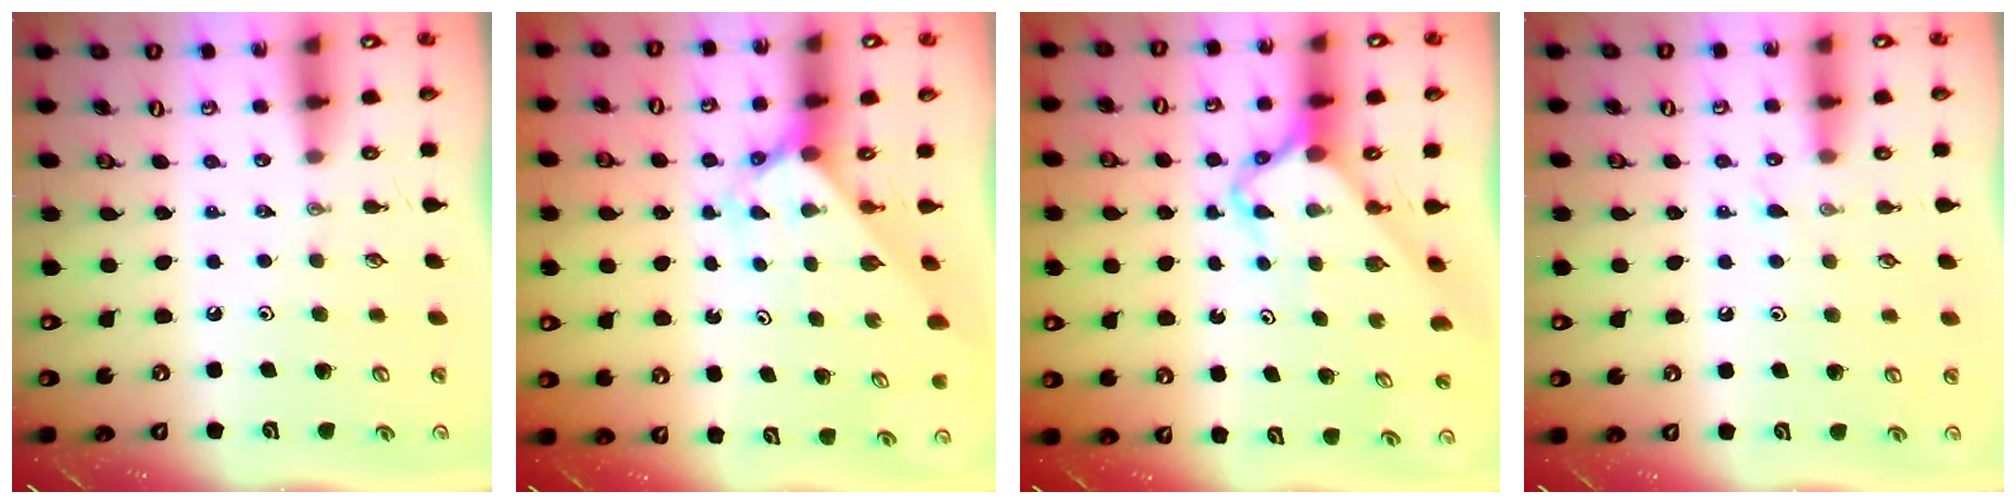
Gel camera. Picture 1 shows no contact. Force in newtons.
{"total": 2.1, "press": 2.1, "slide": 0.2}
{"total": 4.3, "press": 4.3, "slide": 0.2}
{"total": 4.5, "press": 4.5, "slide": 0.6}